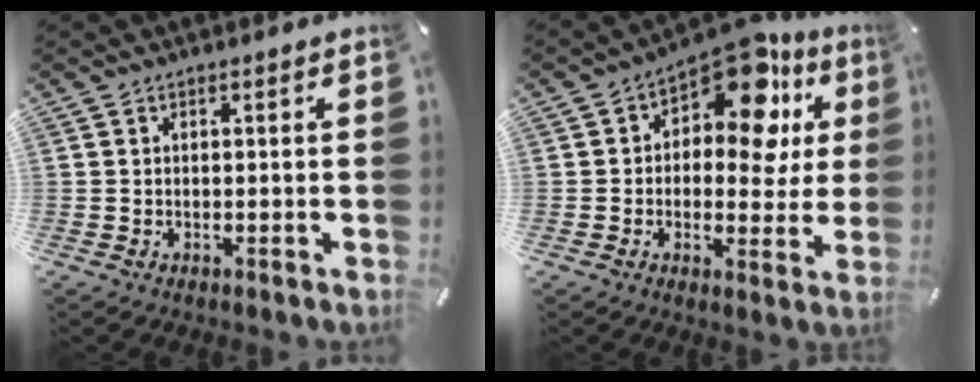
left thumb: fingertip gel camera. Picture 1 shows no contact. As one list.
[{"total": 14.9, "force": [7.9, 7.7, 10.0], "torque": [-0.144, -0.059, 0.133]}]